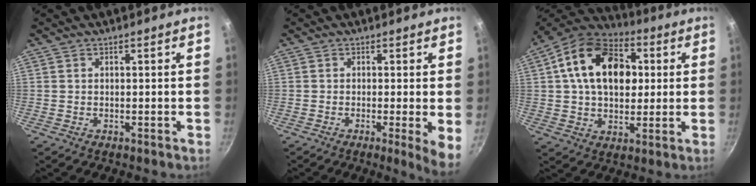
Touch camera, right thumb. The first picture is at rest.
{"total": 5.4, "force": [-0.7, 0.4, 5.3], "torque": [-0.065, -0.011, -0.010]}
{"total": 19.3, "force": [3.9, 13.2, 13.5], "torque": [-0.194, 0.014, 0.050]}